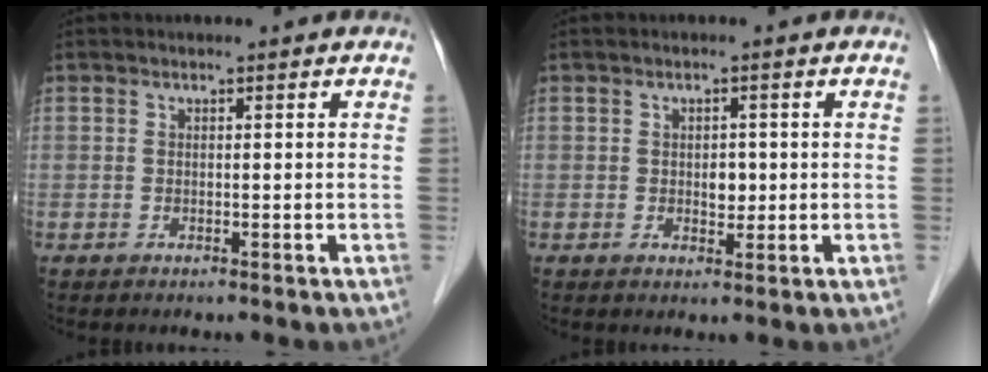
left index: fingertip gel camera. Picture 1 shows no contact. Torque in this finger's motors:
{"motor_torque": [0.03, 0.01, 0.00, 0.00]}